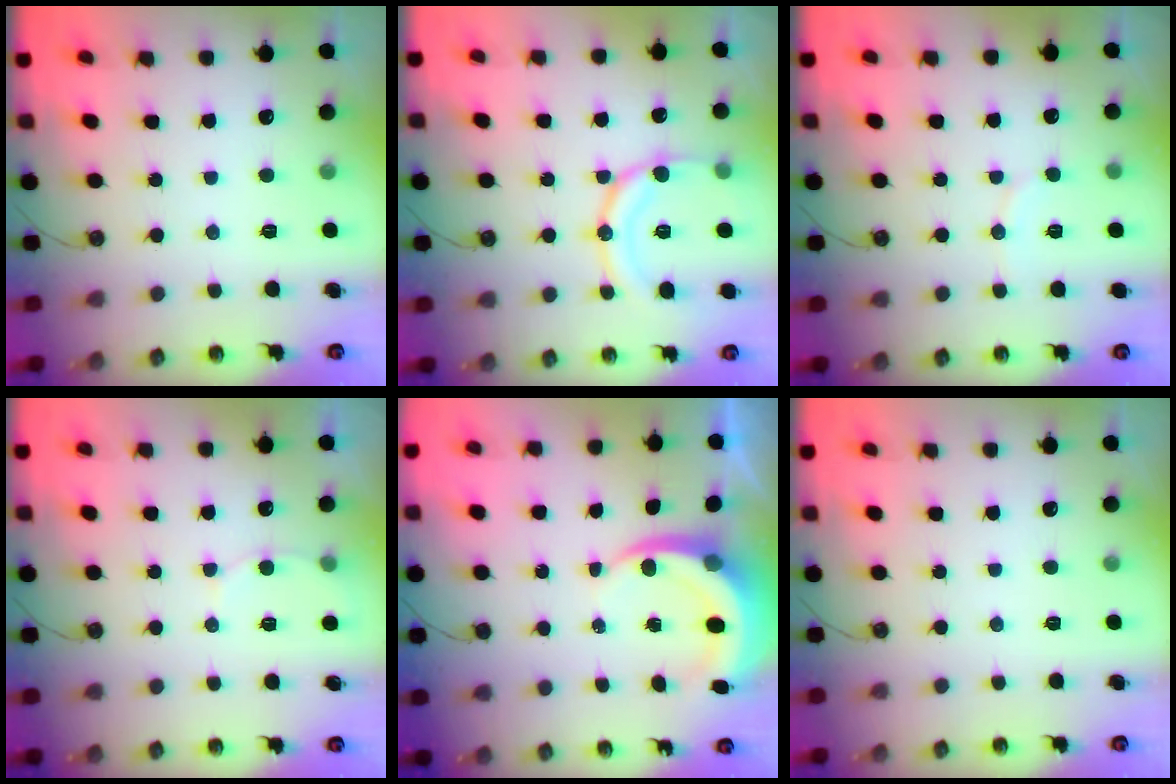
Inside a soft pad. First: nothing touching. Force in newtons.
{"total": 14.7, "press": 14.5, "slide": 1.8}
{"total": 5.7, "press": 5.7, "slide": 0.6}
{"total": 5.0, "press": 5.0, "slide": 0.5}
{"total": 6.5, "press": 6.4, "slide": 0.8}
{"total": 0.0}